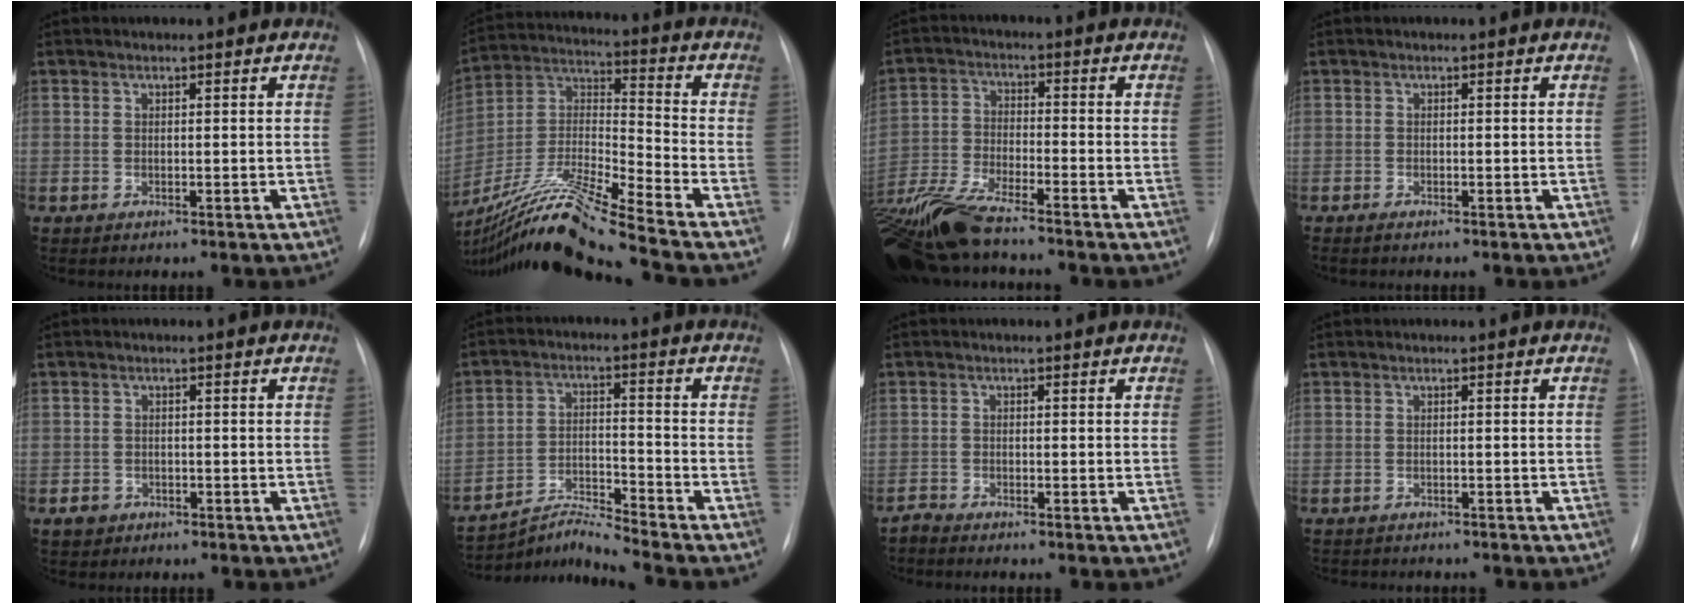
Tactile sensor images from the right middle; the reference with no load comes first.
{"total": 20.4, "force": [-17.2, -1.5, 10.9], "torque": [-0.249, -0.016, -0.323]}
{"total": 13.7, "force": [-11.6, 1.6, 7.2], "torque": [-0.150, -0.027, -0.217]}
{"total": 0.8, "force": [-0.6, 0.1, 0.5], "torque": [-0.012, -0.002, -0.011]}
{"total": 1.9, "force": [-1.1, 1.5, 0.2], "torque": [-0.006, 0.005, -0.017]}
{"total": 7.0, "force": [-6.7, -2.2, 0.0], "torque": [-0.019, 0.004, -0.123]}
{"total": 1.3, "force": [-1.3, -0.2, 0.0], "torque": [-0.002, -0.005, -0.025]}
{"total": 5.4, "force": [-4.8, 1.7, 1.6], "torque": [-0.018, -0.001, -0.059]}